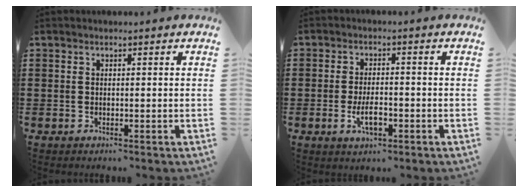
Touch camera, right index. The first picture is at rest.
{"total": 4.2, "force": [-1.4, 1.8, 3.5], "torque": [-0.058, -0.001, -0.027]}